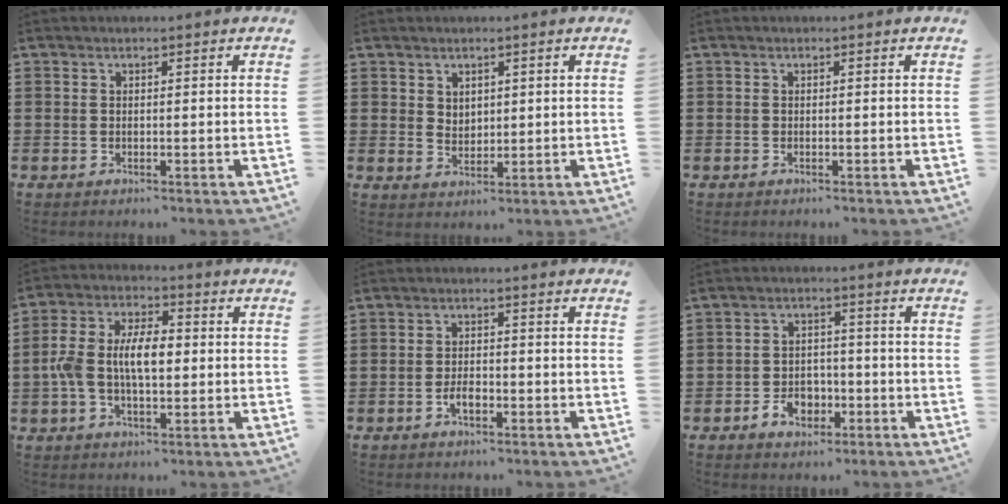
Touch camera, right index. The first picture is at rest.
{"total": 2.5, "force": [1.7, 1.9, 0.4], "torque": [-0.014, 0.007, 0.031]}
{"total": 0.0}
{"total": 8.0, "force": [-0.5, 4.2, 6.7], "torque": [-0.146, 0.007, -0.015]}
{"total": 2.7, "force": [-1.5, 1.1, 2.0], "torque": [-0.044, -0.002, -0.029]}
{"total": 4.4, "force": [-2.1, 3.2, 2.2], "torque": [-0.032, 0.007, -0.040]}